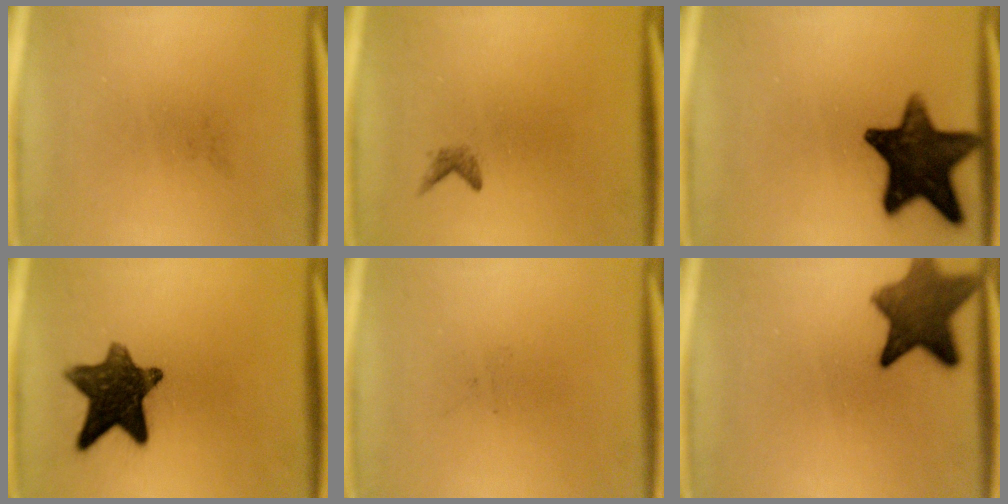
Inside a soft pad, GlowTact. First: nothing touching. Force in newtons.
{"total": 0.9}
{"total": 14.9}
{"total": 11.8}
{"total": 0.0}
{"total": 9.4}